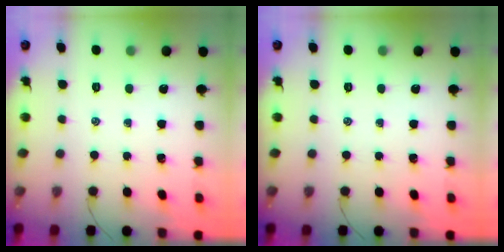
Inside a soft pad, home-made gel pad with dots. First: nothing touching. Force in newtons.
{"total": 0.0}